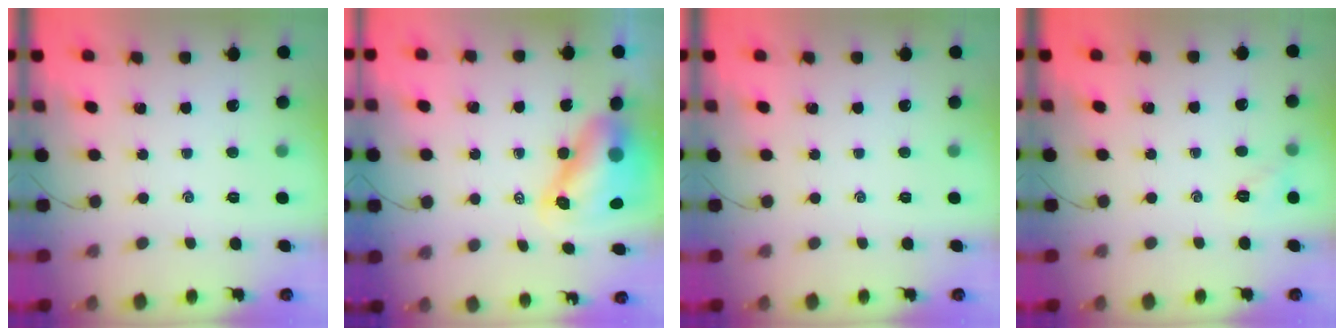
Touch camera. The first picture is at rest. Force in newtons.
{"total": 10.4, "press": 10.0, "slide": 3.1}
{"total": 0.0}
{"total": 5.6, "press": 5.5, "slide": 1.2}